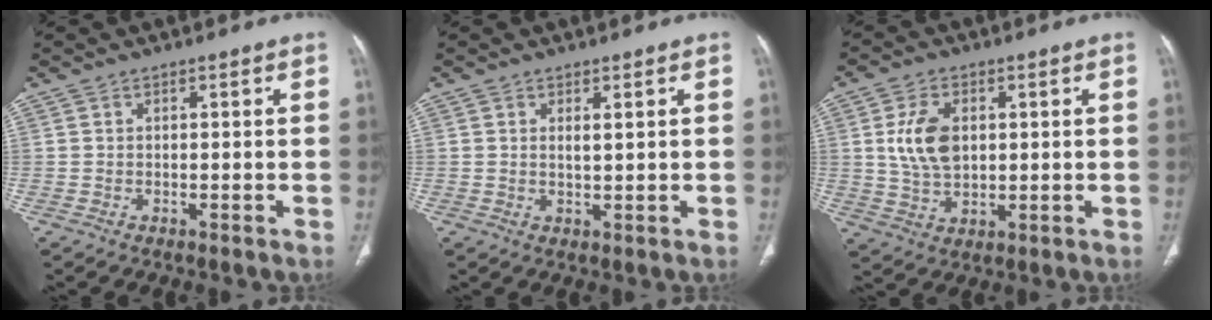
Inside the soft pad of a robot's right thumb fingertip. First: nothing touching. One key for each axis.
{"total": 1.5, "fx": 0.7, "fy": 0.3, "fz": 1.3, "tx": -0.022, "ty": -0.006, "tz": 0.013}
{"total": 8.8, "fx": 1.6, "fy": 5.6, "fz": 6.6, "tx": -0.116, "ty": -0.006, "tz": 0.037}